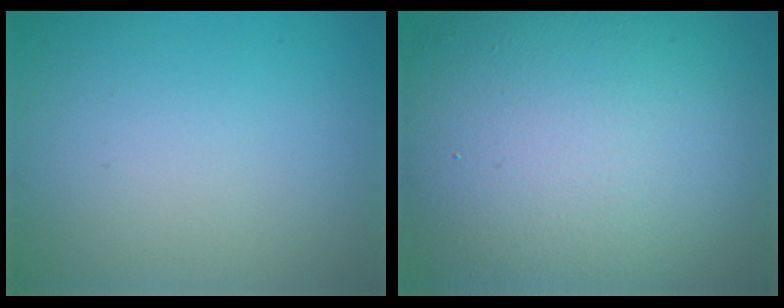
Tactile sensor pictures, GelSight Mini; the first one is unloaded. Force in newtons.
{"total": 16.4, "press": 16.4, "slide": 0.7}